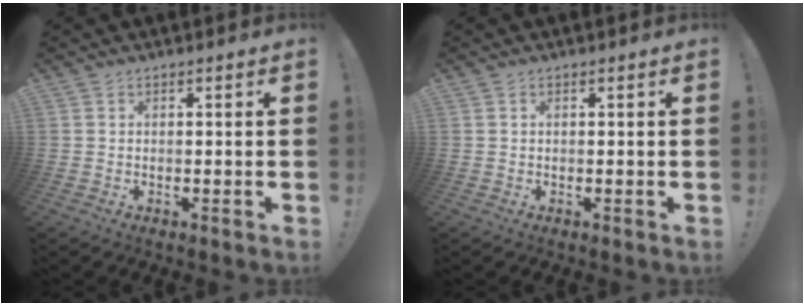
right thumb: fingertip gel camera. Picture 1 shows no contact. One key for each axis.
{"total": 0.0}